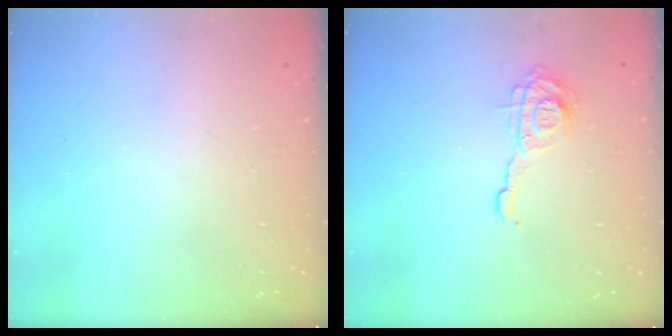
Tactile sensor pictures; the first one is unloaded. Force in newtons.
{"total": 10.2, "press": 10.2, "slide": 0.8}